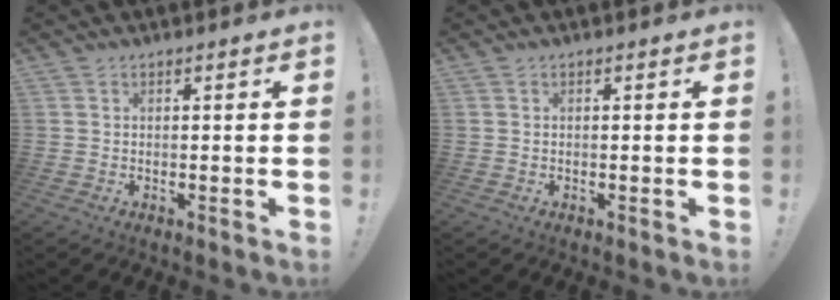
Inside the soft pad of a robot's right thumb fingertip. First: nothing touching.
{"total": 0.0}